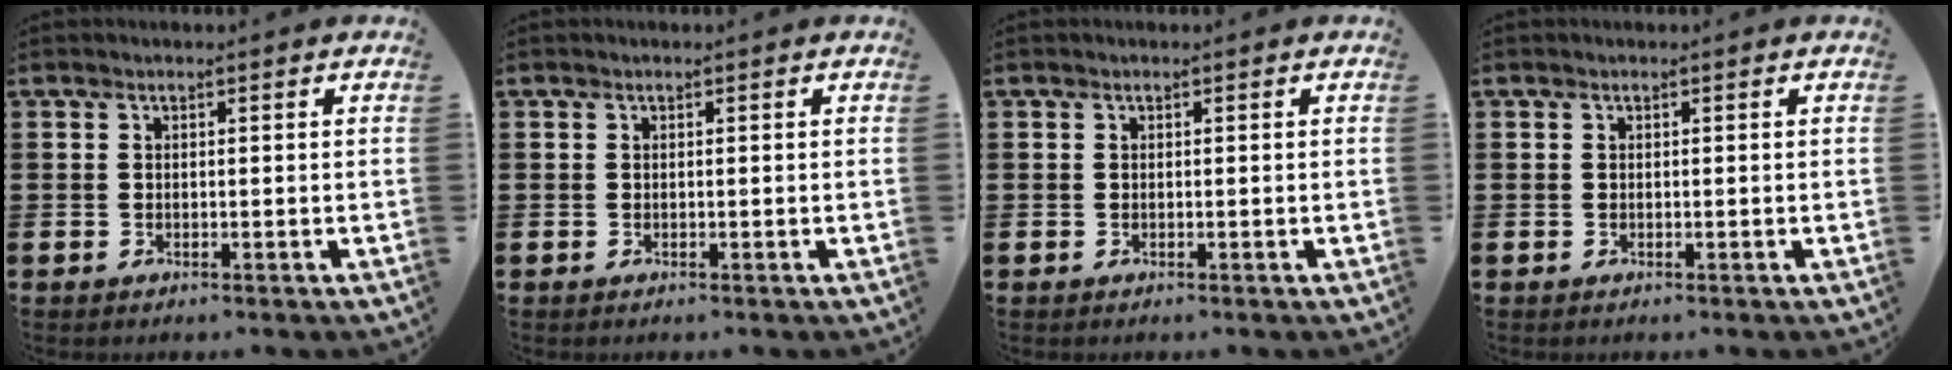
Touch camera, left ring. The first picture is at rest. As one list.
[{"total": 0.0}, {"total": 0.0}, {"total": 0.0}]